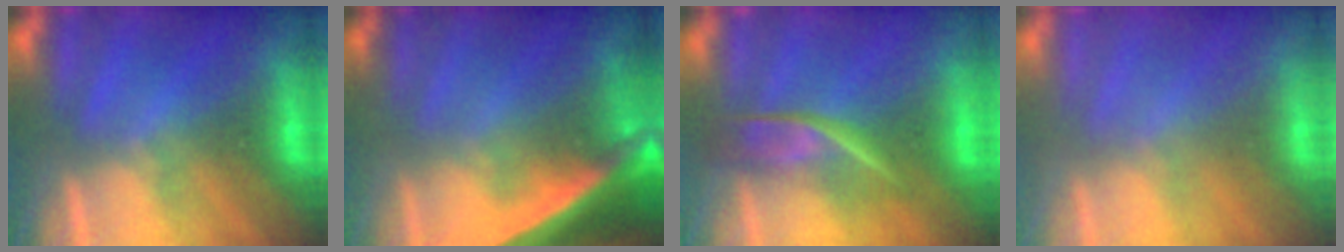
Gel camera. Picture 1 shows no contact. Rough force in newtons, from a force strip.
{"total": 5.6}
{"total": 2.4}
{"total": 2.7}